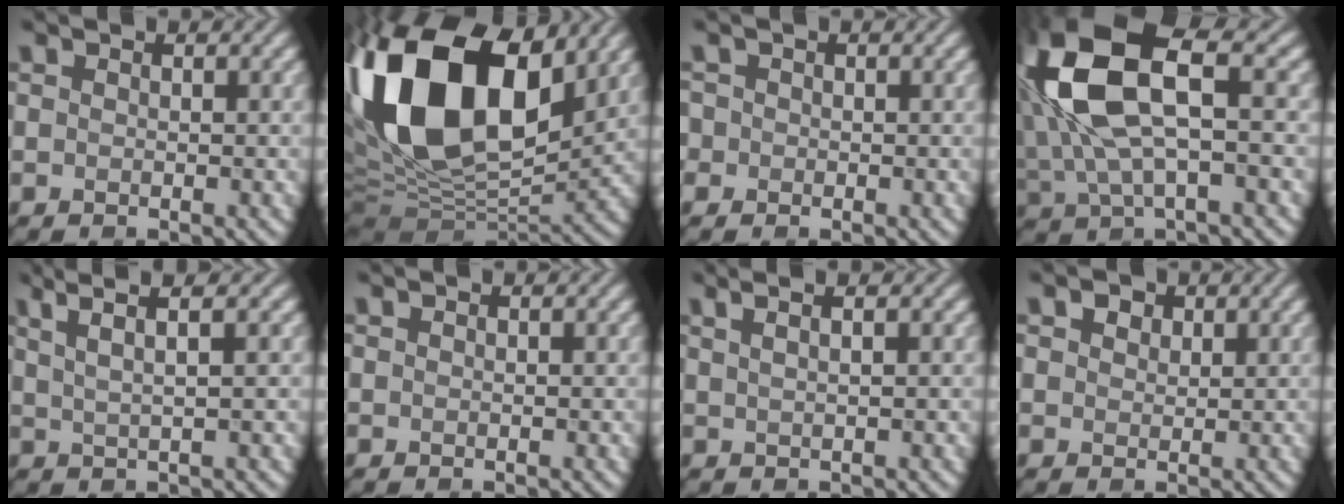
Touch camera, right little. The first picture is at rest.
{"total": 19.1, "force": [3.9, 10.8, 15.2], "torque": [-0.296, 0.018, 0.055]}
{"total": 1.0, "force": [-0.1, 1.0, 0.1], "torque": [0.005, 0.000, -0.008]}
{"total": 11.2, "force": [2.1, 4.8, 9.9], "torque": [-0.227, 0.011, 0.037]}
{"total": 5.2, "force": [3.4, 1.3, 3.8], "torque": [-0.059, 0.024, 0.027]}
{"total": 0.0}
{"total": 4.9, "force": [2.6, 2.3, 3.4], "torque": [-0.023, 0.041, 0.004]}
{"total": 1.6, "force": [1.0, 1.1, 0.6], "torque": [-0.010, -0.001, 0.016]}